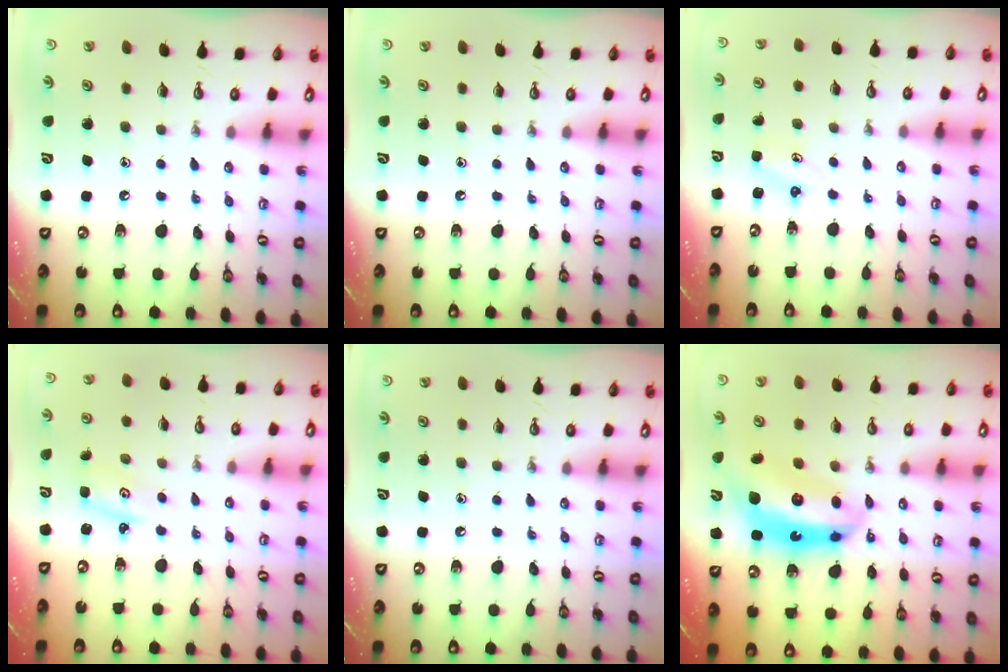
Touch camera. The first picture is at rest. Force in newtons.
{"total": 0.0}
{"total": 2.5, "press": 2.5, "slide": 0.3}
{"total": 2.0, "press": 2.0, "slide": 0.2}
{"total": 0.0}
{"total": 13.7, "press": 13.6, "slide": 1.8}